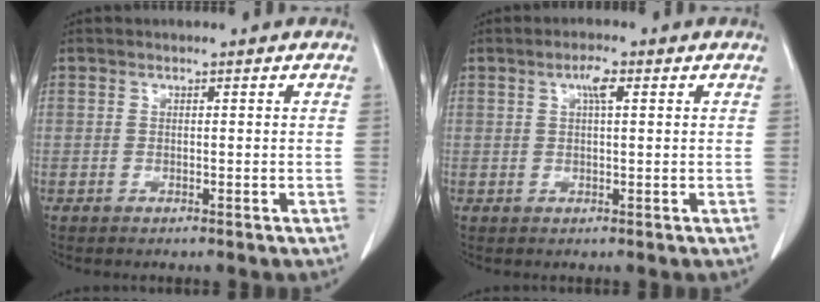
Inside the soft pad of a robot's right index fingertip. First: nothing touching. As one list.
[{"total": 2.6, "force": [1.0, 0.5, 2.3], "torque": [-0.045, 0.004, 0.017]}]